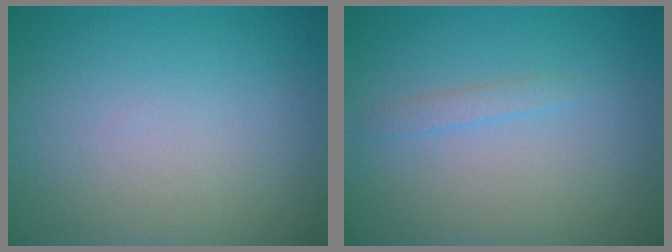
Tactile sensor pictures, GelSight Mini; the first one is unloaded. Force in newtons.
{"total": 1.0, "press": 1.0, "slide": 0.1}